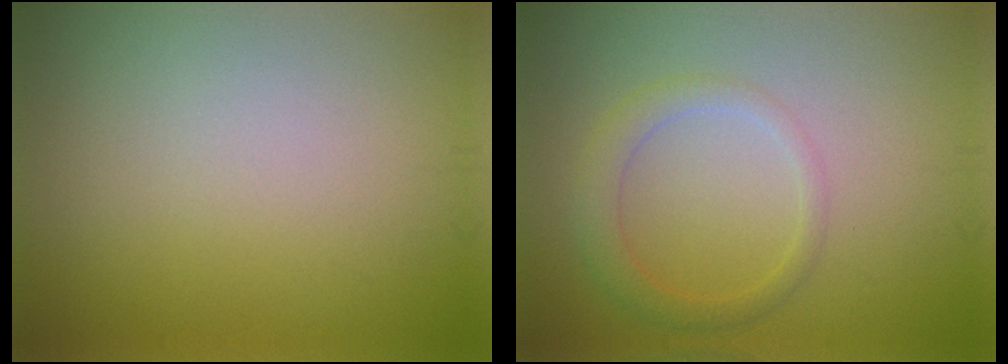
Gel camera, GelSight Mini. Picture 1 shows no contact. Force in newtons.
{"total": 2.3, "press": 2.3, "slide": 0.1}